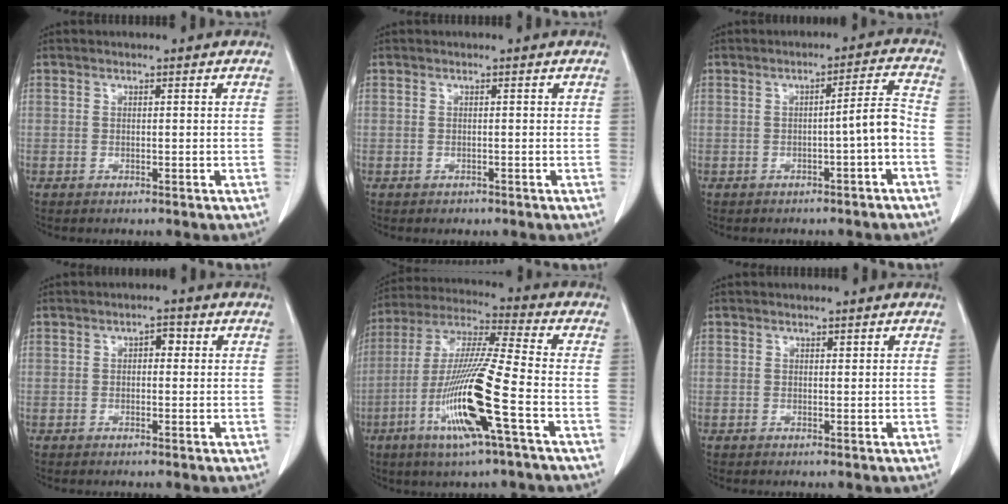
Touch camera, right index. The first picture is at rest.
{"total": 0.6, "force": [-0.4, 0.5, 0.1], "torque": [-0.003, 0.002, -0.004]}
{"total": 4.4, "force": [-1.7, -0.3, 4.0], "torque": [-0.052, 0.010, -0.024]}
{"total": 1.8, "force": [0.3, 1.0, 1.4], "torque": [-0.018, 0.010, 0.002]}
{"total": 16.1, "force": [-5.8, -0.2, 15.0], "torque": [-0.310, -0.018, -0.114]}
{"total": 0.0}